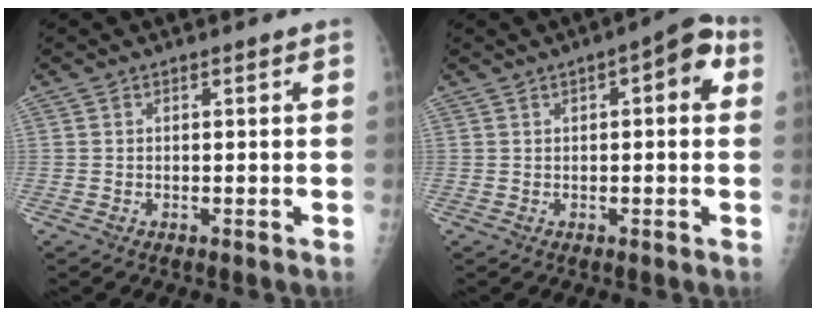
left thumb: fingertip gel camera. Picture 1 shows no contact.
{"total": 6.9, "force": [1.9, 2.8, 6.0], "torque": [-0.057, 0.017, 0.014]}